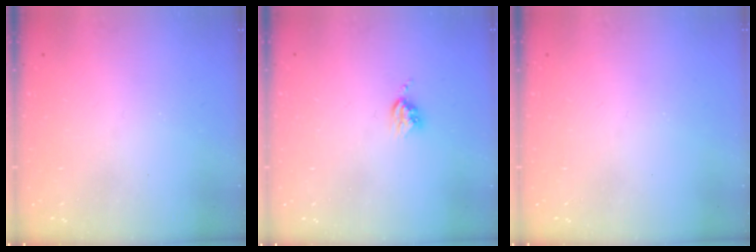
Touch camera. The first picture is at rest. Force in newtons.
{"total": 3.8, "press": 3.8, "slide": 0.5}
{"total": 0.0}